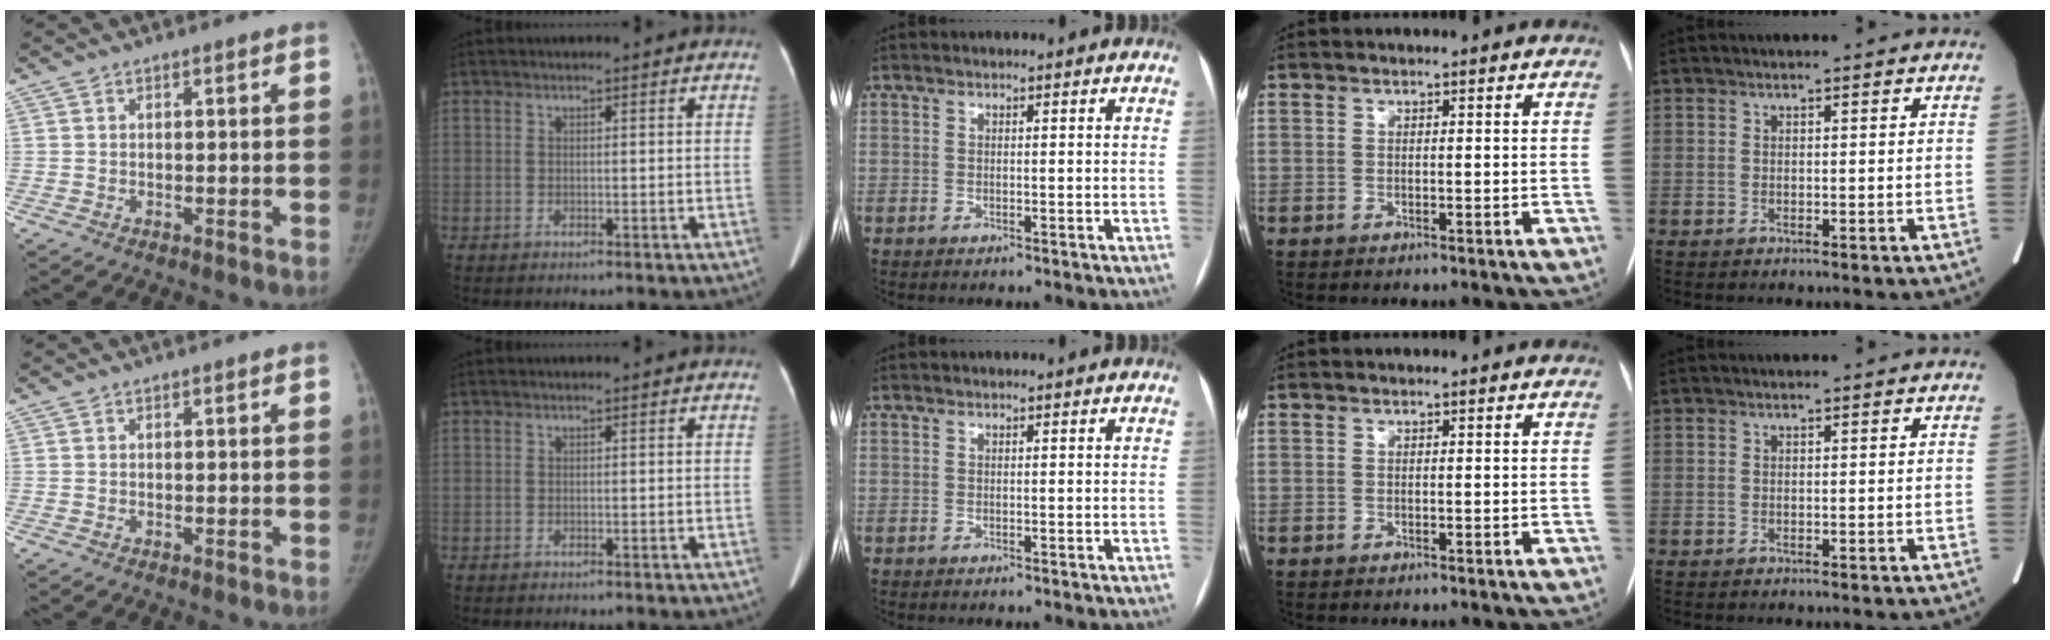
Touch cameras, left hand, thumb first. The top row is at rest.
{}